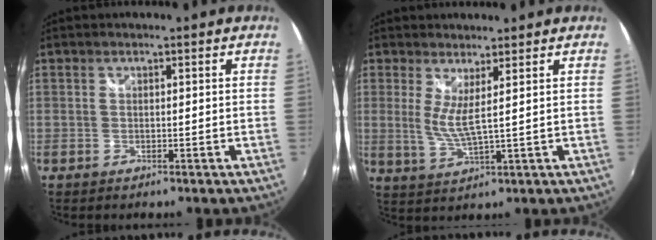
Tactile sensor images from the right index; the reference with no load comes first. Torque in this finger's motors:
{"motor_torque": [0.52, -0.06, 0.36, 0.09]}